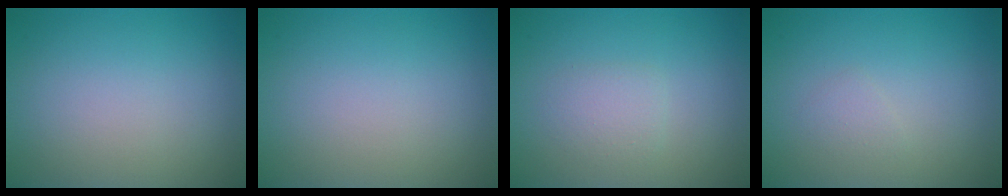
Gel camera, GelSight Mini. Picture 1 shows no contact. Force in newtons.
{"total": 0.0}
{"total": 1.5, "press": 1.5, "slide": 0.0}
{"total": 0.8, "press": 0.8, "slide": 0.1}